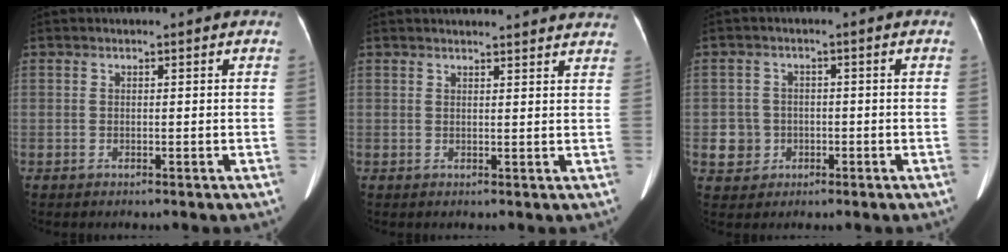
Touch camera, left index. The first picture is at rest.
{"total": 13.5, "force": [13.0, 1.2, 3.6], "torque": [-0.028, 0.002, 0.135]}
{"total": 3.9, "force": [-1.0, 3.8, 0.3], "torque": [-0.004, 0.010, -0.011]}